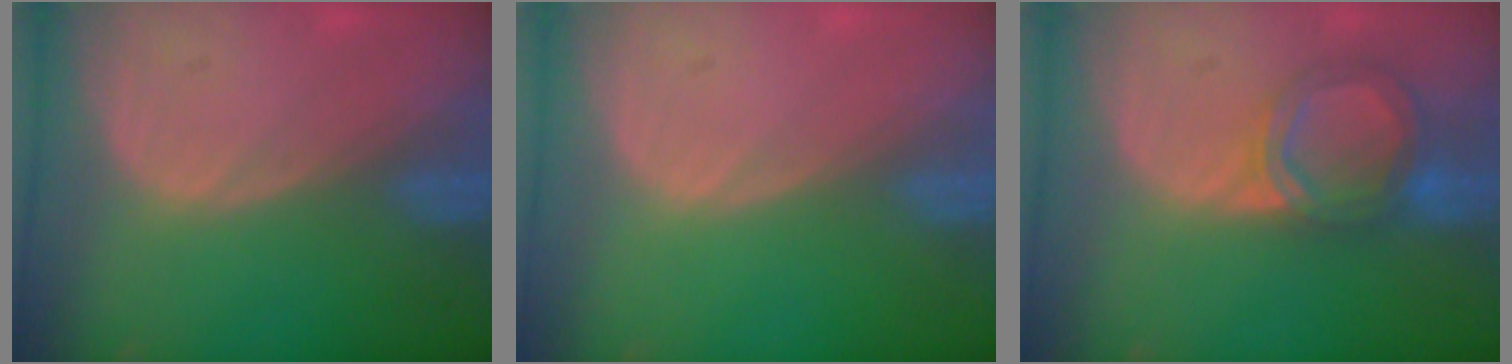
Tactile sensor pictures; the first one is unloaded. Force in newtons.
{"total": 0.0}
{"total": 6.5, "press": 5.7, "slide": 3.0}